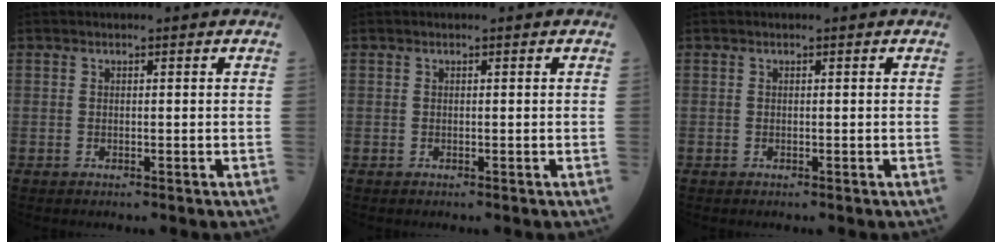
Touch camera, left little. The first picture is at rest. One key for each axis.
{"total": 0.0}
{"total": 0.0}